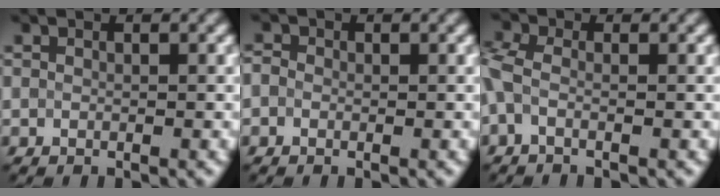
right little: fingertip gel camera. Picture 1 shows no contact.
{"total": 0.8, "force": [-0.2, 0.7, 0.3], "torque": [-0.005, -0.002, -0.008]}
{"total": 2.2, "force": [-0.7, 1.0, 1.8], "torque": [-0.048, -0.003, -0.026]}